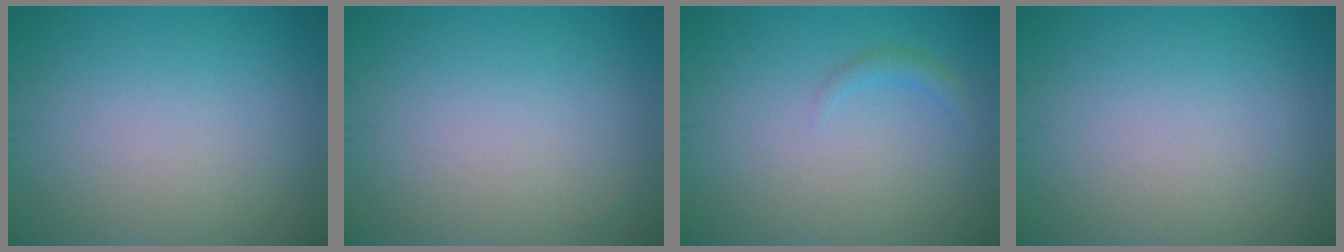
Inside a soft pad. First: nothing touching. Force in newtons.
{"total": 0.0}
{"total": 1.0, "press": 1.0, "slide": 0.1}
{"total": 0.0}